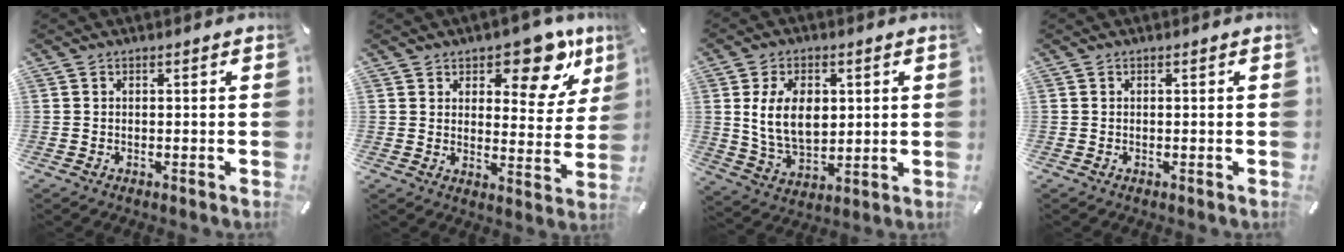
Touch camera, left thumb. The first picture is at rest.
{"total": 13.4, "force": [8.8, 6.6, 7.7], "torque": [-0.080, -0.066, 0.145]}
{"total": 11.8, "force": [2.4, 8.0, 8.3], "torque": [-0.183, 0.002, 0.041]}
{"total": 0.0}